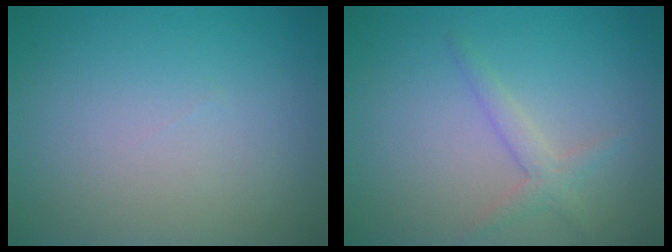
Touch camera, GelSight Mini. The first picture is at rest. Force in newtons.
{"total": 1.8, "press": 1.8, "slide": 0.1}